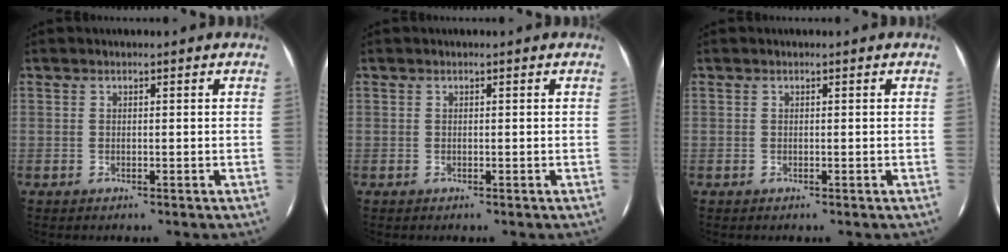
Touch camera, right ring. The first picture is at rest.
{"total": 0.0}
{"total": 0.0}